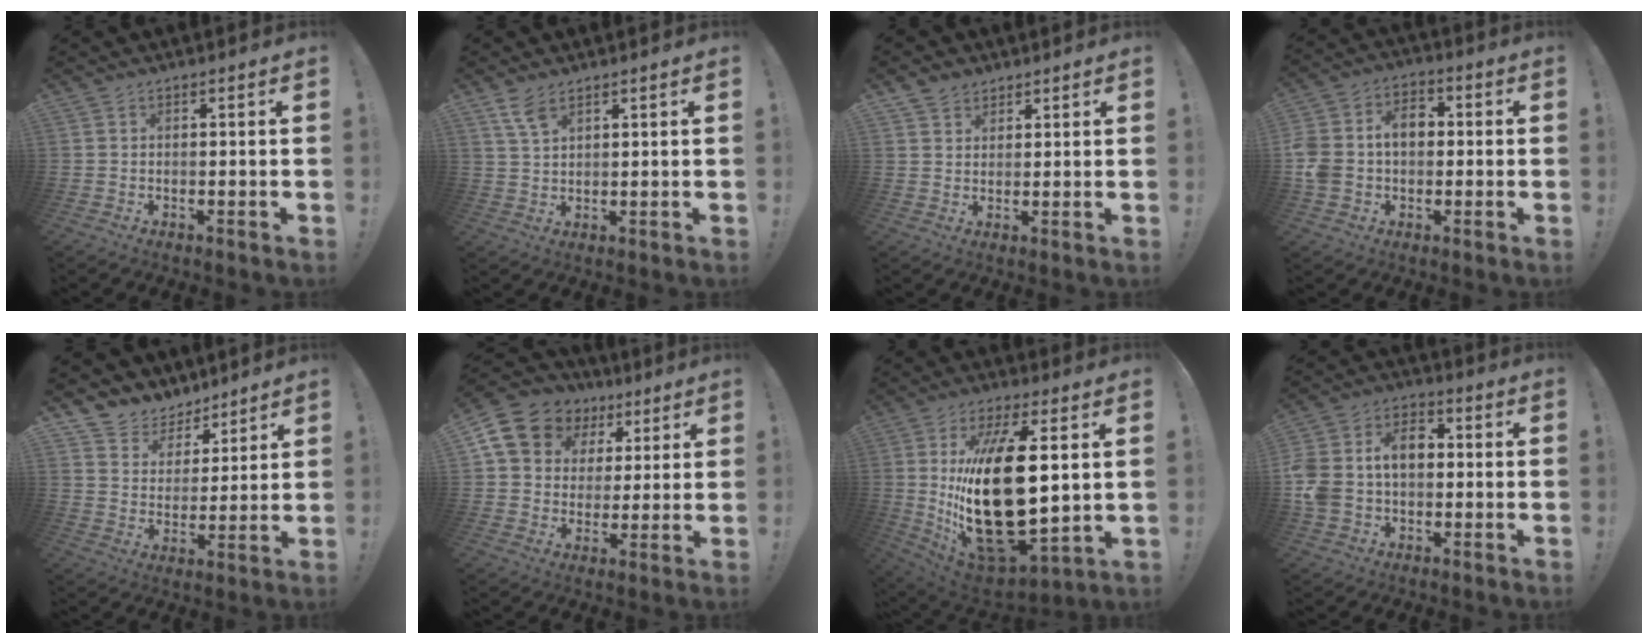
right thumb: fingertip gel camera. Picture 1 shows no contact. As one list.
[{"total": 5.3, "force": [3.7, 2.0, 3.3], "torque": [-0.055, -0.018, 0.066]}, {"total": 4.0, "force": [3.1, 2.4, 0.6], "torque": [-0.006, -0.017, 0.057]}, {"total": 12.4, "force": [0.8, 9.8, 7.6], "torque": [-0.144, 0.015, 0.019]}, {"total": 7.5, "force": [5.5, 5.1, 0.1], "torque": [-0.012, -0.050, 0.112]}, {"total": 14.1, "force": [6.2, 11.2, 5.8], "torque": [-0.095, -0.024, 0.128]}, {"total": 29.4, "force": [4.0, 12.9, 26.1], "torque": [-0.512, -0.047, 0.081]}, {"total": 14.3, "force": [1.0, 10.8, 9.3], "torque": [-0.171, 0.017, 0.026]}]